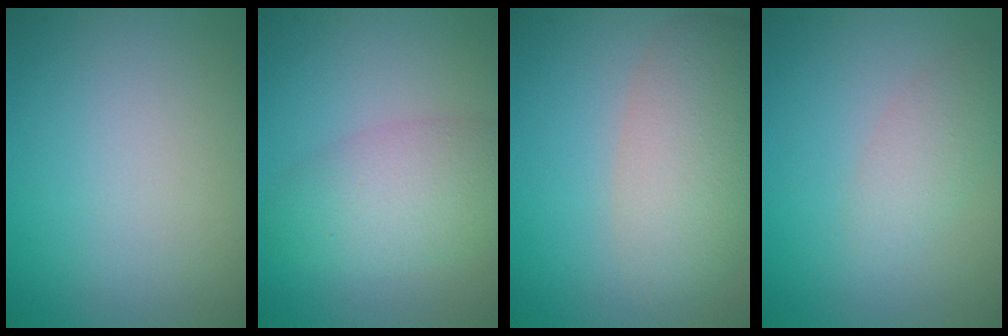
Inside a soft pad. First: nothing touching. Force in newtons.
{"total": 4.7, "press": 4.7, "slide": 0.1}
{"total": 5.7, "press": 5.7, "slide": 0.2}
{"total": 2.2, "press": 2.2, "slide": 0.1}